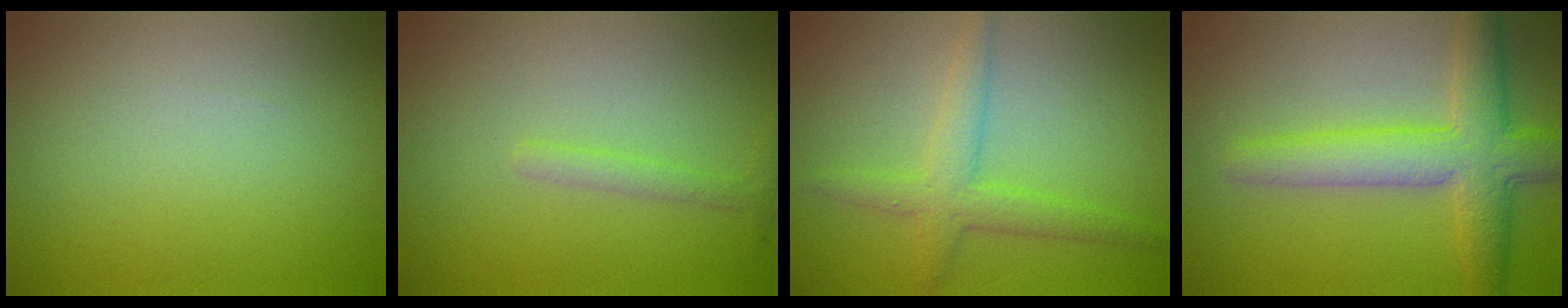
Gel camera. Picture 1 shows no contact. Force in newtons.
{"total": 1.2, "press": 1.2, "slide": 0.0}
{"total": 3.0, "press": 3.0, "slide": 0.2}
{"total": 5.9, "press": 5.9, "slide": 0.3}